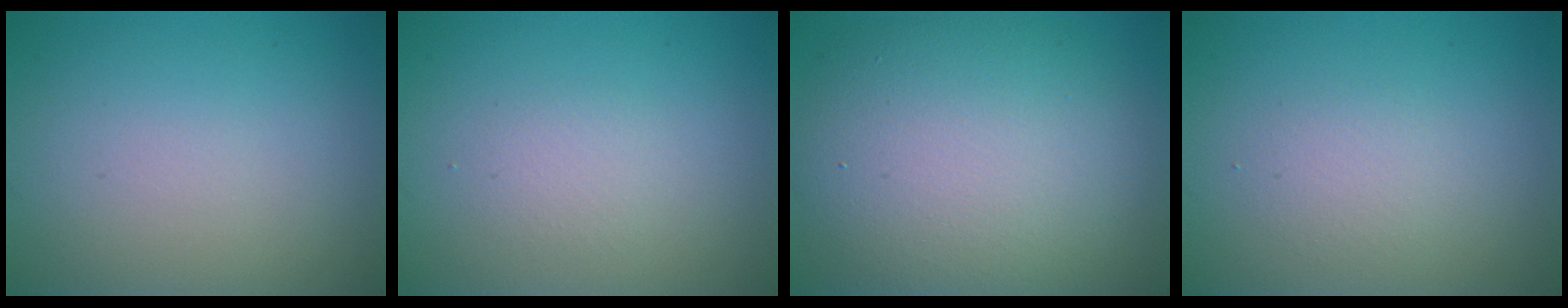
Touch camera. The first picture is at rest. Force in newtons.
{"total": 1.4, "press": 1.4, "slide": 0.1}
{"total": 11.7, "press": 11.7, "slide": 0.7}
{"total": 1.5, "press": 1.5, "slide": 0.1}